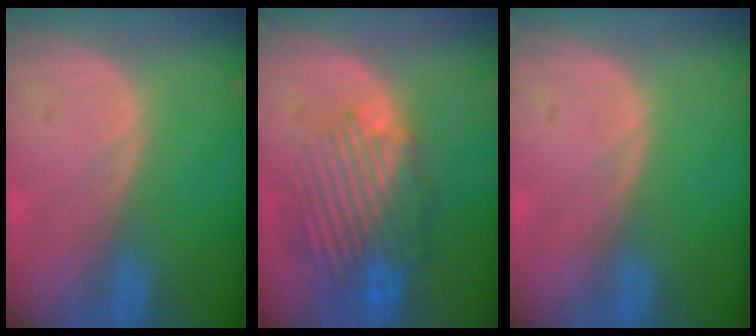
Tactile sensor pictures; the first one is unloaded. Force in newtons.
{"total": 10.2, "press": 9.1, "slide": 4.7}
{"total": 0.0}